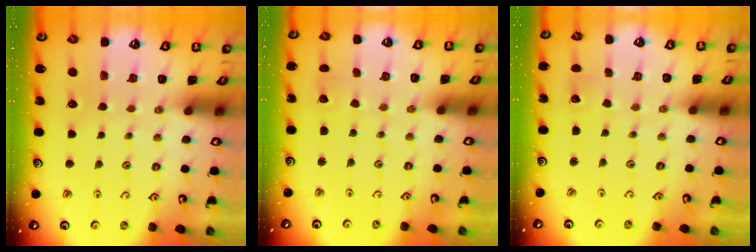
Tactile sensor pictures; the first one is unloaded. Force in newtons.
{"total": 1.4, "press": 1.4, "slide": 0.1}
{"total": 1.9, "press": 1.9, "slide": 0.3}